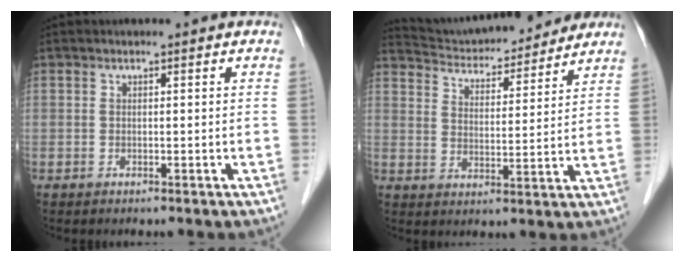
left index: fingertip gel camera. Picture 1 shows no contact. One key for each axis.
{"total": 15.9, "fx": 15.0, "fy": 2.6, "fz": 4.4, "tx": -0.070, "ty": 0.016, "tz": 0.226}